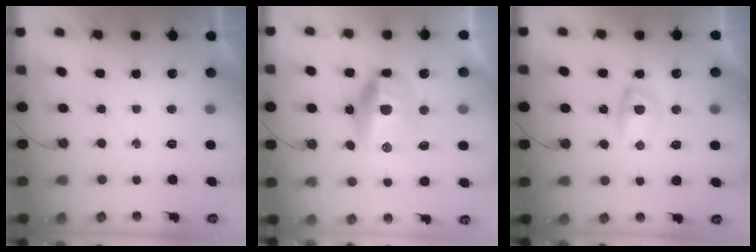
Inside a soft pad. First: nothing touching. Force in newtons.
{"total": 18.0, "press": 15.9, "slide": 8.4}
{"total": 10.4, "press": 6.3, "slide": 8.3}